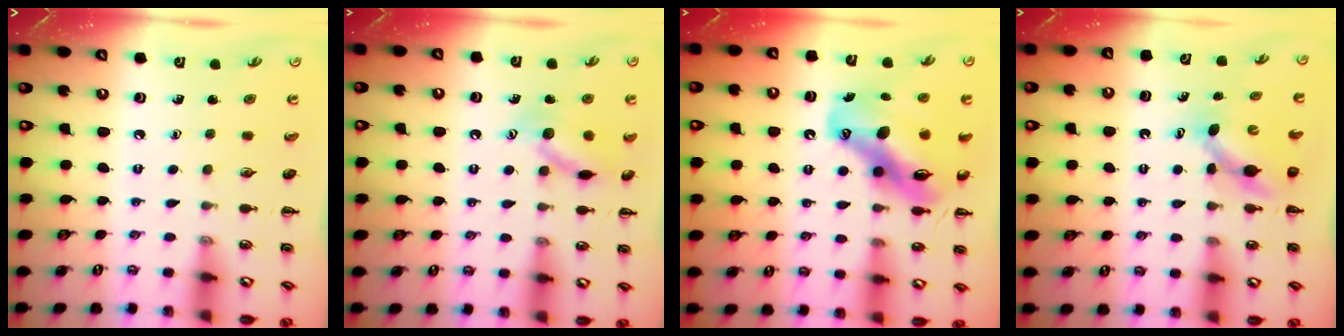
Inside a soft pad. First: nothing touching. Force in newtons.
{"total": 11.7, "press": 11.7, "slide": 0.5}
{"total": 16.9, "press": 16.2, "slide": 4.9}
{"total": 5.4, "press": 5.3, "slide": 1.0}